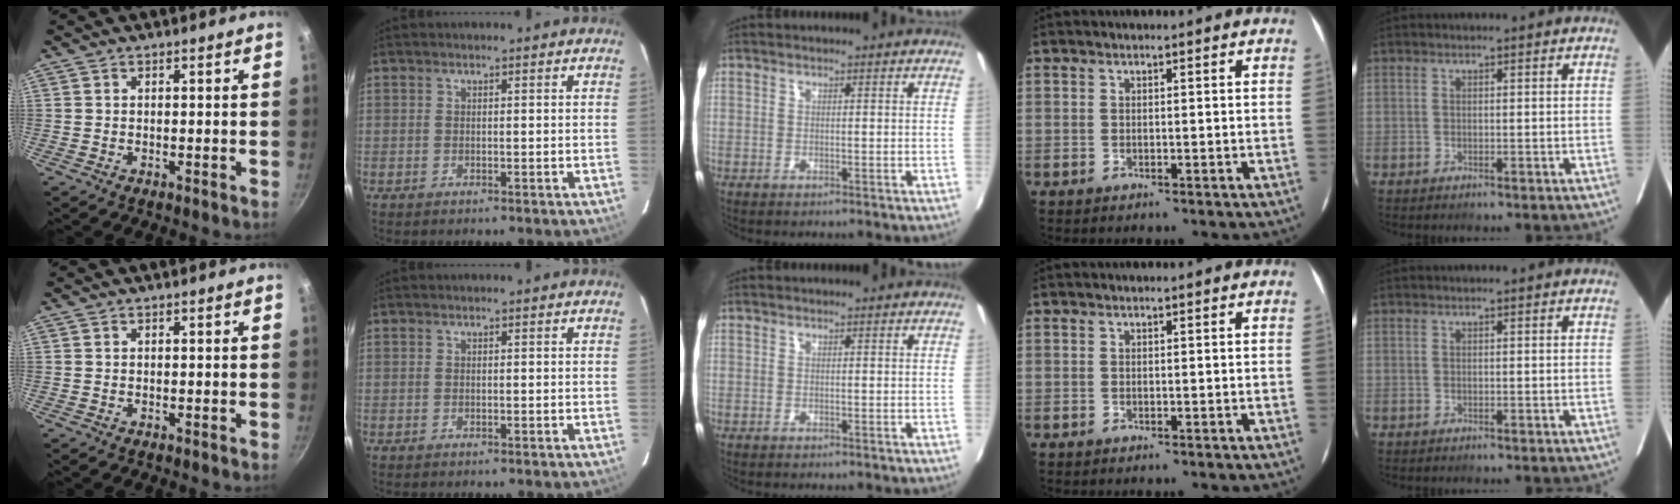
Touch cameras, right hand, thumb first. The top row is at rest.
{}